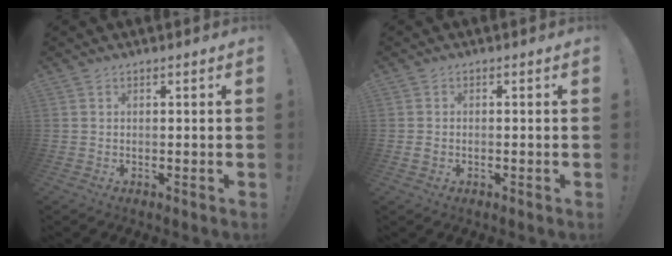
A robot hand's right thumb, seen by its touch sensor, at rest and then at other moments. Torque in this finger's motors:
{"motor_torque": [-0.19, -0.08, -0.18, 0.30, 0.01]}